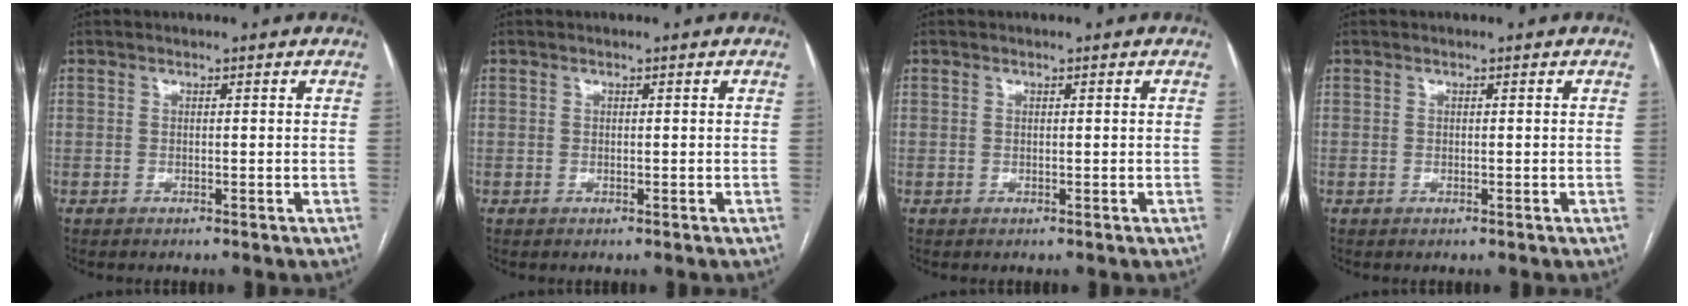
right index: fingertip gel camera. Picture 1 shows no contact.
{"total": 0.0}
{"total": 0.0}
{"total": 0.0}